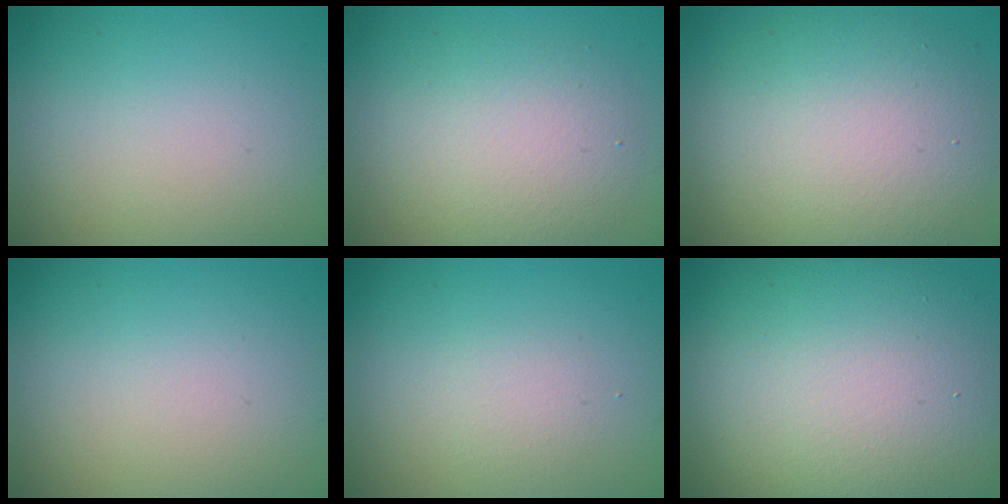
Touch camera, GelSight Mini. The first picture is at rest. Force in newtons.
{"total": 4.7, "press": 4.6, "slide": 0.5}
{"total": 9.9, "press": 9.9, "slide": 1.0}
{"total": 0.0}
{"total": 1.3, "press": 1.3, "slide": 0.0}
{"total": 15.0, "press": 15.0, "slide": 0.4}